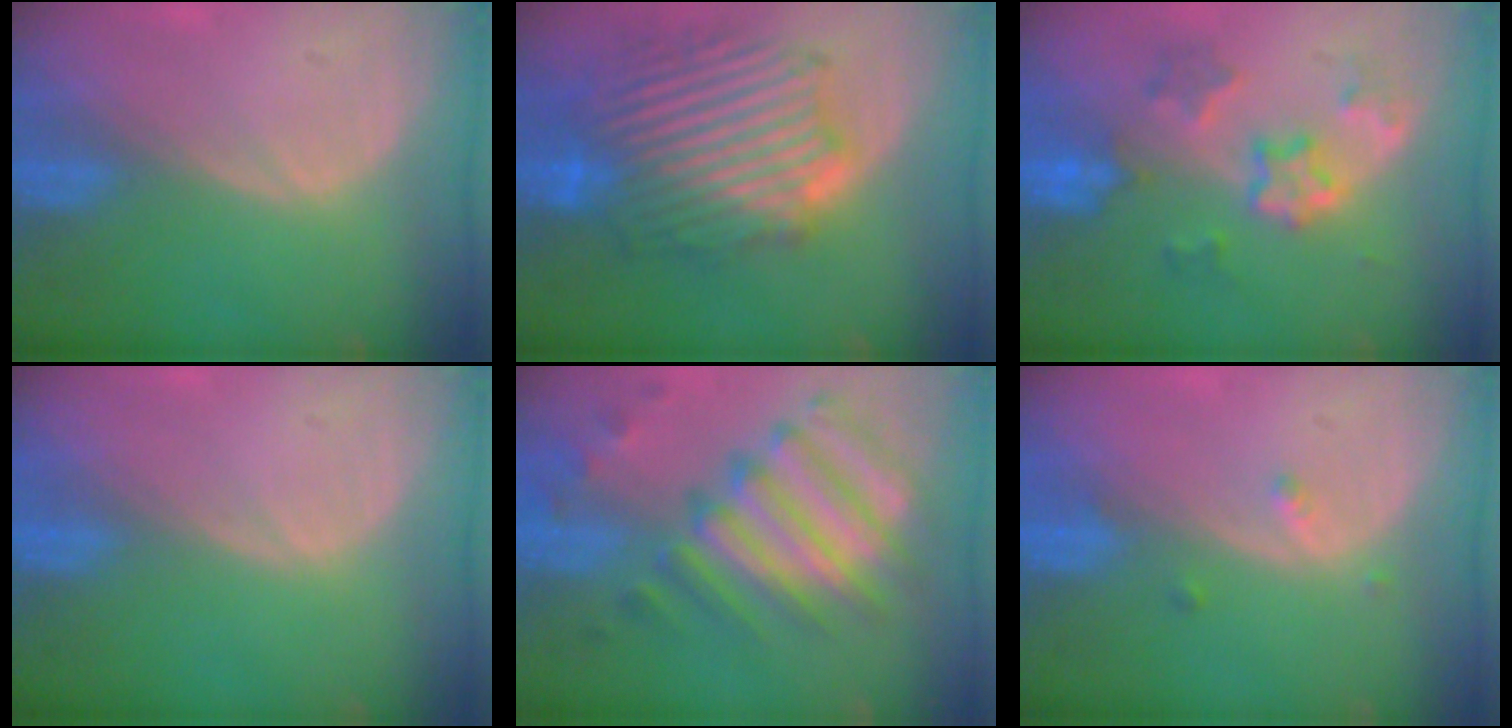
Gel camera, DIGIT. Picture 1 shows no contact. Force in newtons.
{"total": 13.2, "press": 13.2, "slide": 1.1}
{"total": 6.7, "press": 6.3, "slide": 2.4}
{"total": 0.0}
{"total": 11.7, "press": 10.4, "slide": 5.3}
{"total": 1.6, "press": 1.3, "slide": 0.8}